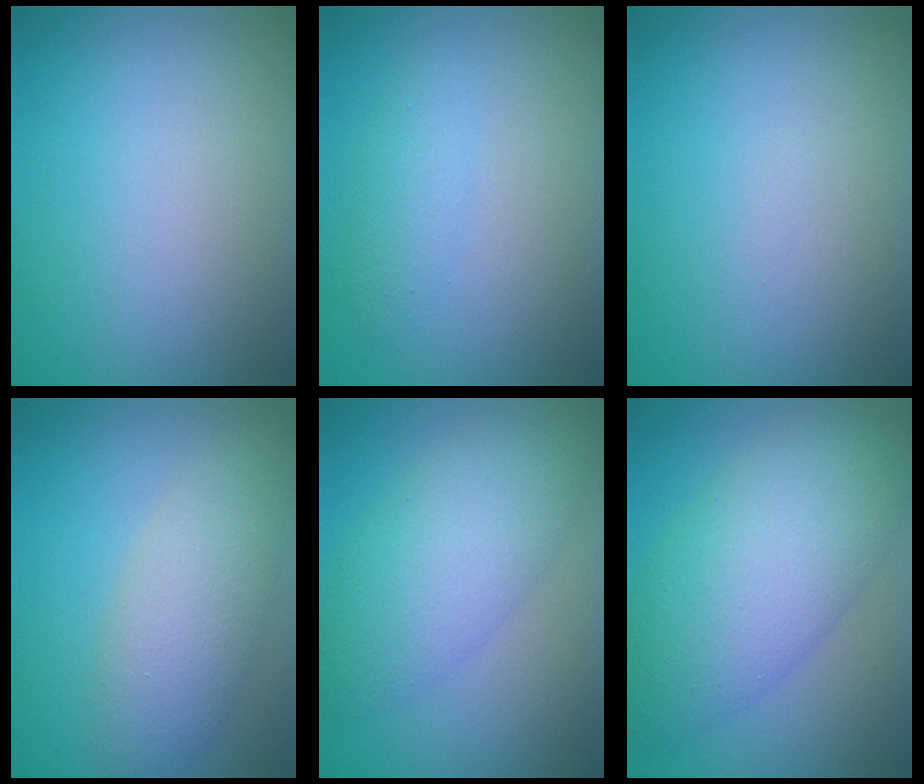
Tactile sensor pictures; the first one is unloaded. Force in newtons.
{"total": 1.6, "press": 1.6, "slide": 0.0}
{"total": 0.0}
{"total": 4.2, "press": 4.2, "slide": 0.2}
{"total": 6.2, "press": 6.2, "slide": 0.1}
{"total": 7.2, "press": 7.2, "slide": 0.3}